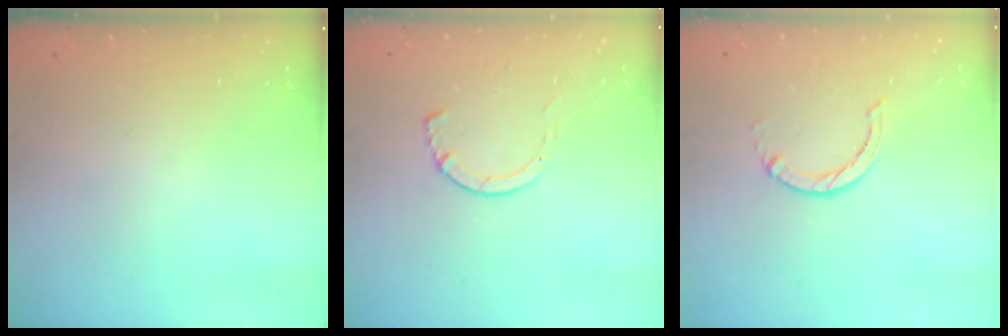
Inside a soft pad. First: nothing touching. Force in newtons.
{"total": 3.6, "press": 3.6, "slide": 0.5}
{"total": 0.0}